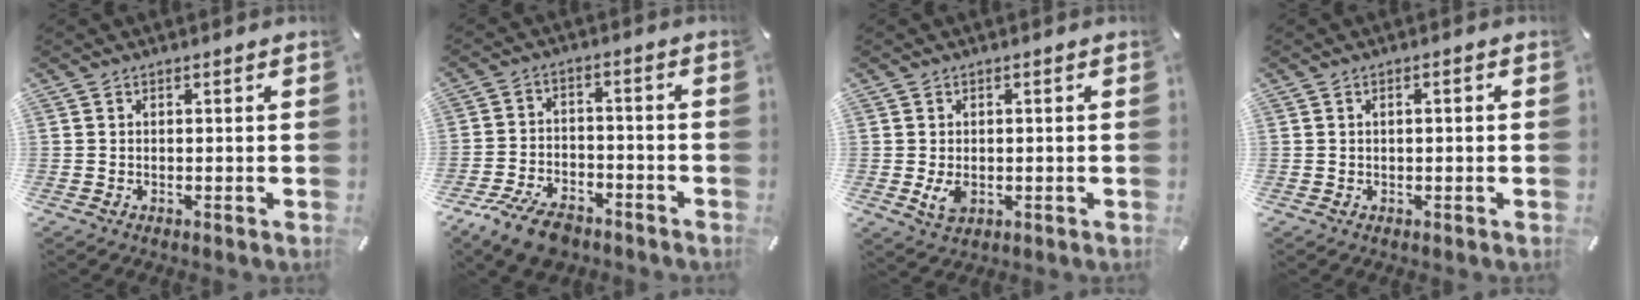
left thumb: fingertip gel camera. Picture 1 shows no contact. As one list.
[{"total": 9.5, "force": [-7.0, 4.5, 4.6], "torque": [-0.089, 0.036, -0.131]}, {"total": 3.5, "force": [-0.6, 2.5, 2.4], "torque": [-0.047, -0.004, -0.013]}, {"total": 1.3, "force": [-0.2, 0.5, 1.2], "torque": [-0.020, 0.003, -0.004]}]